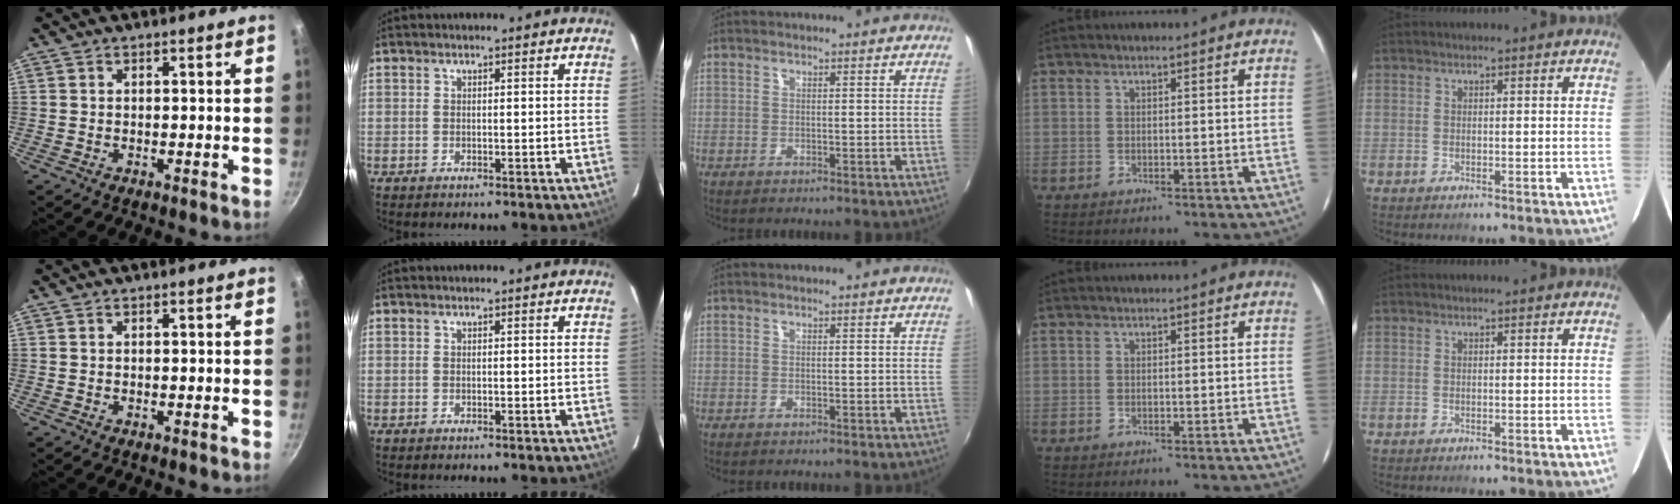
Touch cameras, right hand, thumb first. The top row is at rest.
{}